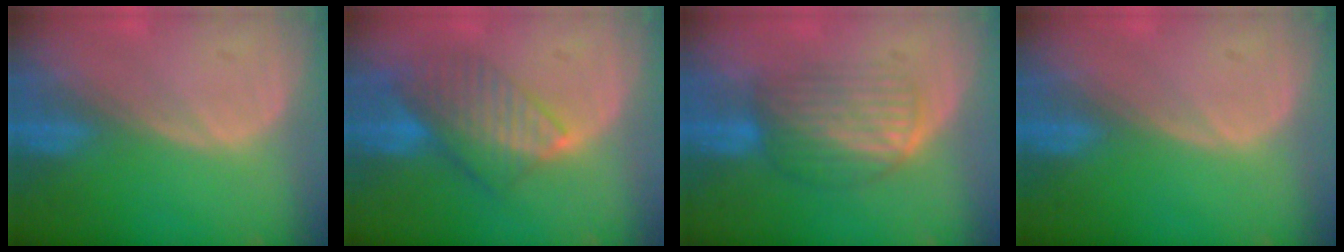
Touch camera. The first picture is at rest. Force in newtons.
{"total": 8.1, "press": 7.1, "slide": 4.0}
{"total": 6.2, "press": 6.0, "slide": 1.5}
{"total": 0.0}